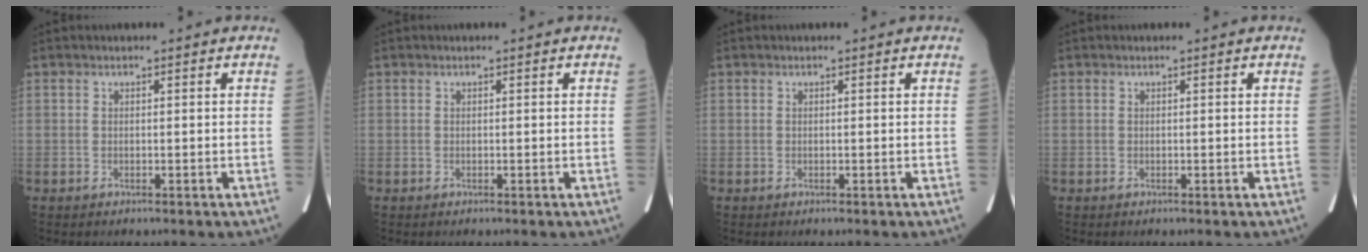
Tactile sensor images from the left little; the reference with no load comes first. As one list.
[{"total": 0.0}, {"total": 0.0}, {"total": 0.0}]